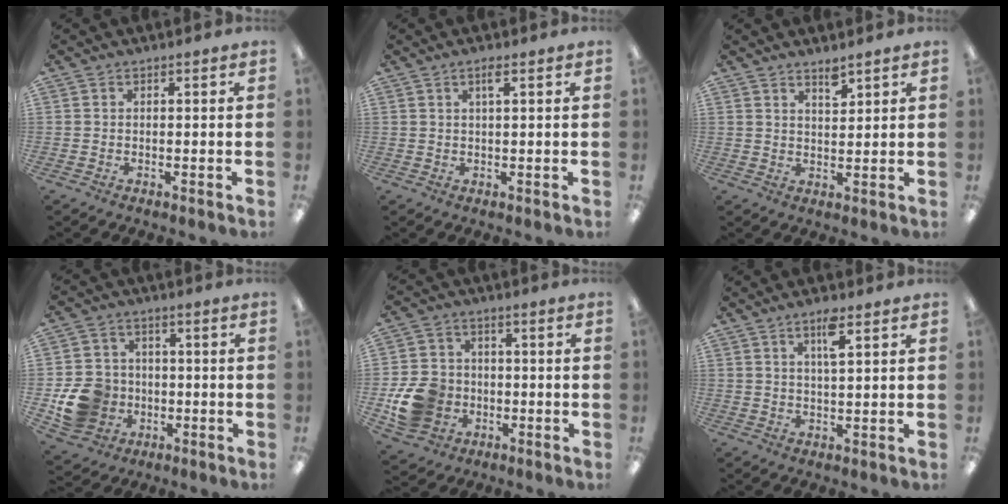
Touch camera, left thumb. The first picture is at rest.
{"total": 2.2, "force": [1.2, 0.4, 1.8], "torque": [-0.031, 0.002, 0.018]}
{"total": 3.3, "force": [2.9, 0.7, 1.3], "torque": [-0.015, -0.018, 0.050]}
{"total": 11.0, "force": [-2.7, 9.9, 4.0], "torque": [-0.089, 0.025, -0.038]}
{"total": 11.5, "force": [-3.1, 9.7, 5.2], "torque": [-0.109, 0.023, -0.049]}
{"total": 5.0, "force": [2.9, 1.1, 3.9], "torque": [-0.072, -0.003, 0.046]}